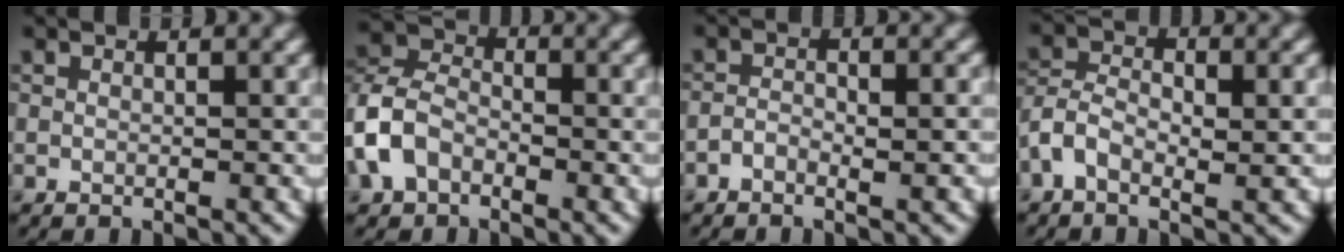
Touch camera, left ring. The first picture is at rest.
{"total": 5.1, "force": [-2.0, 3.7, 2.9], "torque": [-0.068, 0.007, -0.053]}
{"total": 1.7, "force": [-0.9, 0.7, 1.3], "torque": [-0.022, 0.003, -0.018]}
{"total": 4.5, "force": [-1.3, 2.5, 3.5], "torque": [-0.068, 0.005, -0.032]}